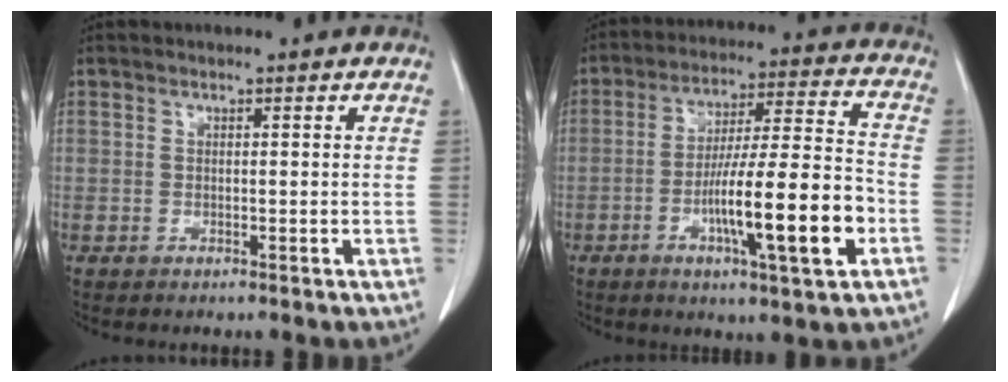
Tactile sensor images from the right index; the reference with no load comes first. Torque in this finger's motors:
{"motor_torque": [1.82, -0.32, 0.97, 0.16]}